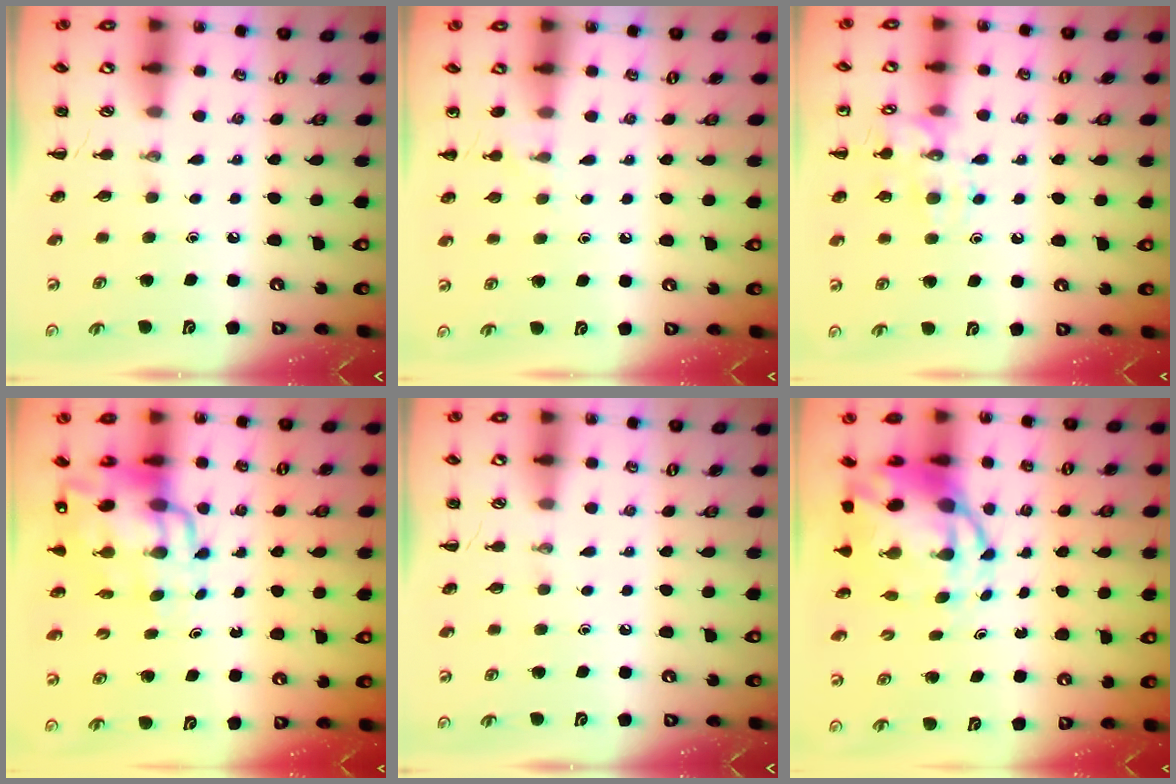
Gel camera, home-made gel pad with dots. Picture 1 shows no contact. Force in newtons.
{"total": 4.6, "press": 4.3, "slide": 1.5}
{"total": 11.9, "press": 11.9, "slide": 0.6}
{"total": 14.0, "press": 13.2, "slide": 4.4}
{"total": 0.0}
{"total": 9.5, "press": 9.1, "slide": 2.5}